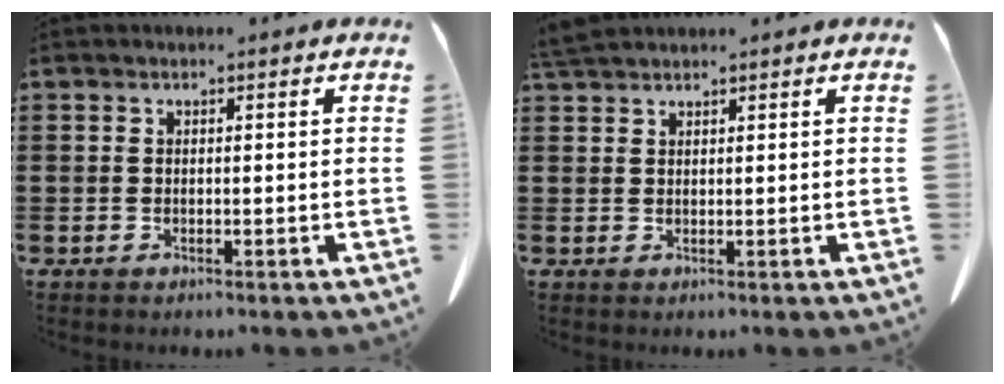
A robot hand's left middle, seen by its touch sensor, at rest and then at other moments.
{"total": 2.4, "force": [2.2, 0.3, 1.0], "torque": [-0.026, 0.001, 0.044]}